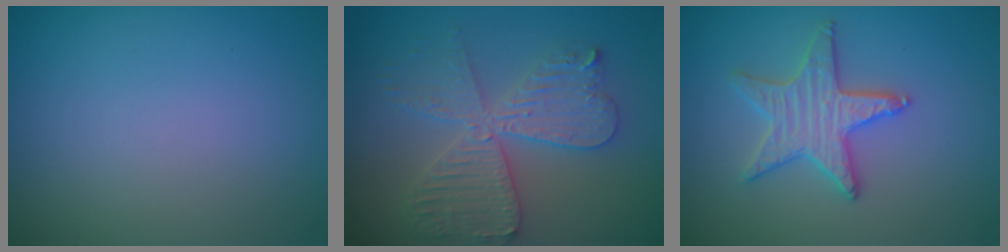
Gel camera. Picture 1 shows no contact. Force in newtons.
{"total": 5.7, "press": 5.6, "slide": 0.9}
{"total": 3.3, "press": 3.3, "slide": 0.3}